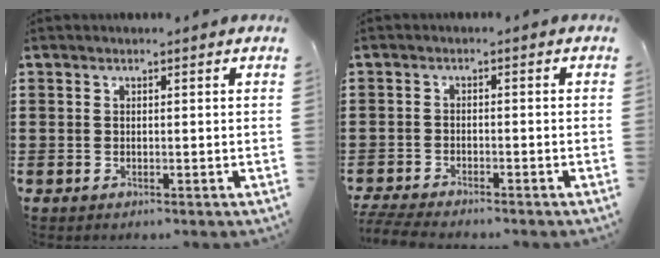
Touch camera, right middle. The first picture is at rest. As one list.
[{"total": 3.0, "force": [-2.9, 0.1, 0.7], "torque": [-0.027, -0.006, -0.064]}]